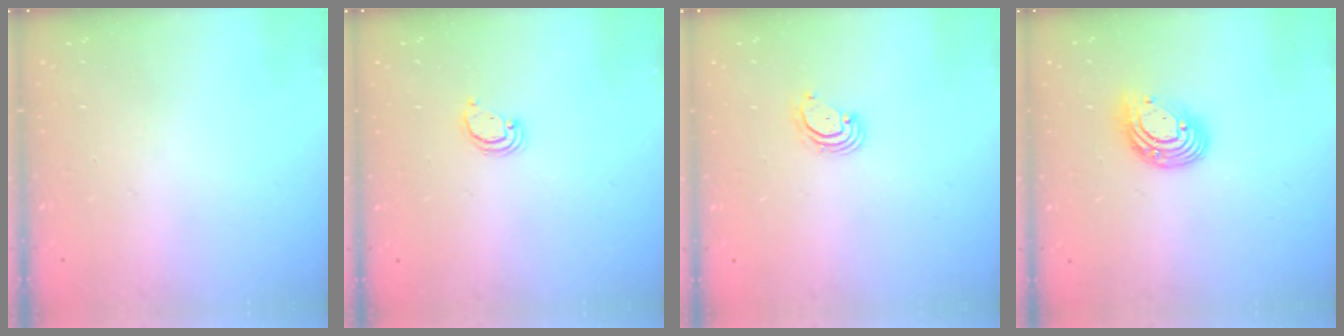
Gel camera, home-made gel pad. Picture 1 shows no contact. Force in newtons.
{"total": 2.6, "press": 2.6, "slide": 0.2}
{"total": 3.0, "press": 3.0, "slide": 0.2}
{"total": 10.1, "press": 10.1, "slide": 0.9}